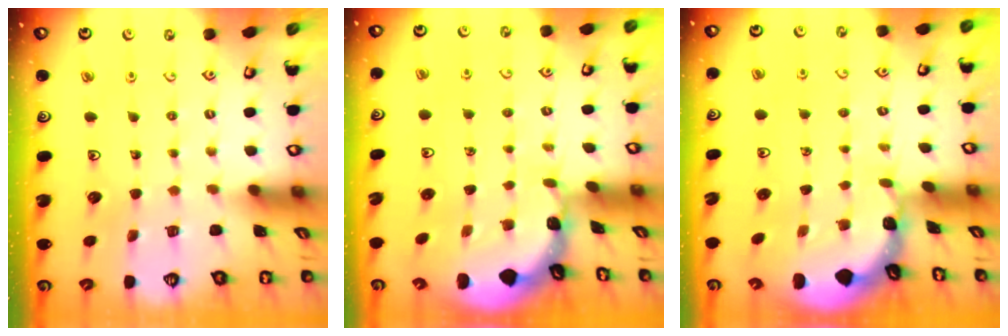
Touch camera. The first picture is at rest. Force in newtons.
{"total": 1.0, "press": 1.0, "slide": 0.2}
{"total": 1.0, "press": 1.0, "slide": 0.2}